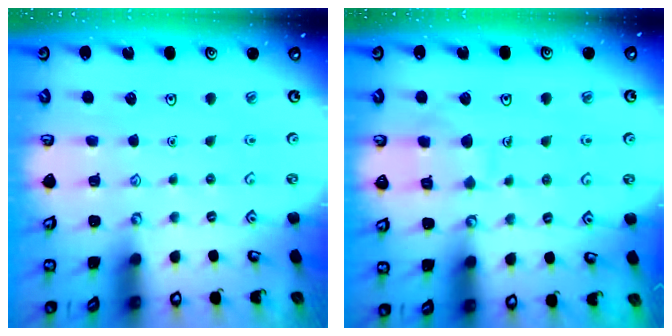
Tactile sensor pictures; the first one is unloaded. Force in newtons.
{"total": 7.7, "press": 7.7, "slide": 0.8}